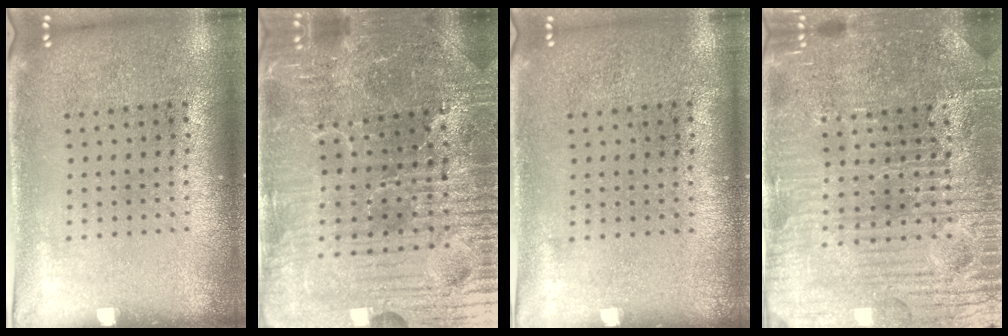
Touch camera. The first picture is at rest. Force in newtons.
{"total": 5.5, "press": 5.2, "slide": 1.5}
{"total": 0.0}
{"total": 5.1, "press": 4.9, "slide": 1.3}